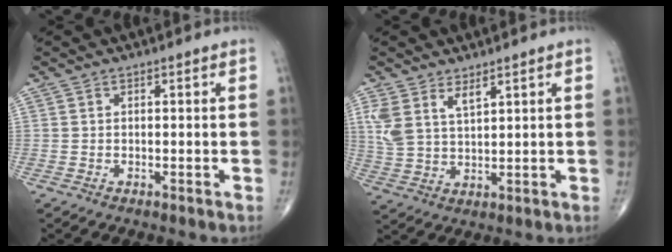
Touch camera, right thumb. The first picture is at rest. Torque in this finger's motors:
{"motor_torque": [-0.02, 0.18, 0.63, 0.48, 0.21]}